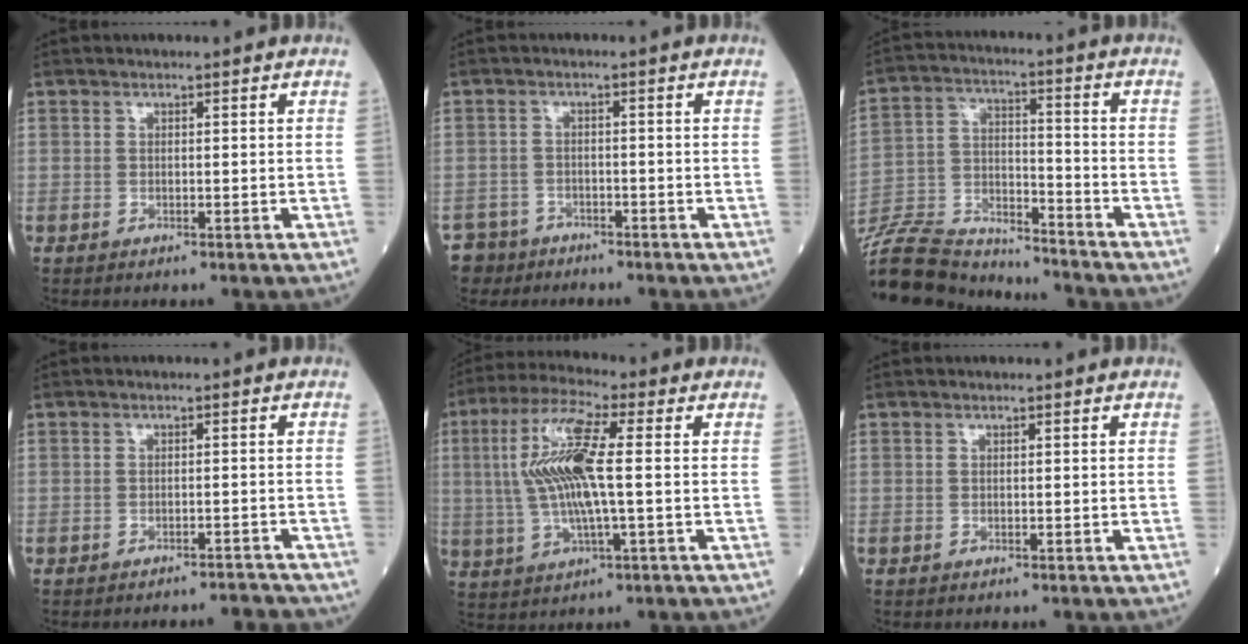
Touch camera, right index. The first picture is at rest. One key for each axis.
{"total": 4.9, "fx": -4.0, "fy": 2.9, "fz": -0.6, "tx": 0.011, "ty": 0.000, "tz": -0.074}
{"total": 18.0, "fx": -17.3, "fy": 2.9, "fz": 4.1, "tx": -0.101, "ty": 0.014, "tz": -0.291}
{"total": 3.7, "fx": -3.6, "fy": 0.6, "fz": 0.2, "tx": 0.004, "ty": -0.002, "tz": -0.044}
{"total": 12.3, "fx": 1.1, "fy": 2.0, "fz": 12.1, "tx": -0.257, "ty": 0.013, "tz": 0.018}
{"total": 0.0}